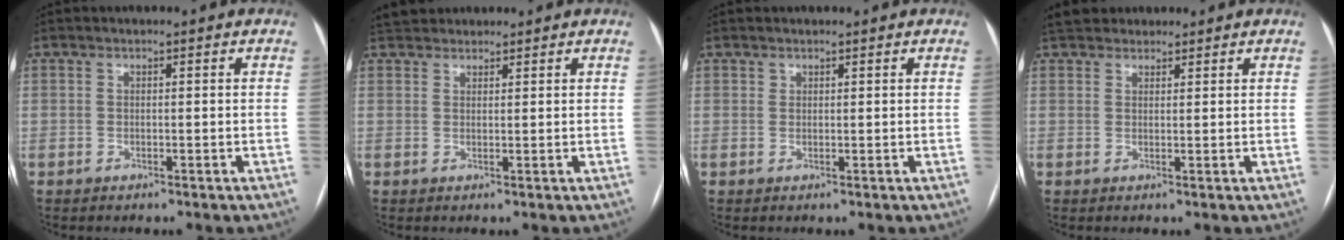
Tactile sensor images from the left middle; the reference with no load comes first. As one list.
[{"total": 4.1, "force": [3.7, 1.5, 0.7], "torque": [-0.014, 0.030, 0.066]}, {"total": 0.8, "force": [0.7, 0.4, 0.0], "torque": [0.003, 0.001, 0.011]}, {"total": 5.4, "force": [4.7, 2.3, 1.4], "torque": [-0.018, 0.031, 0.082]}]